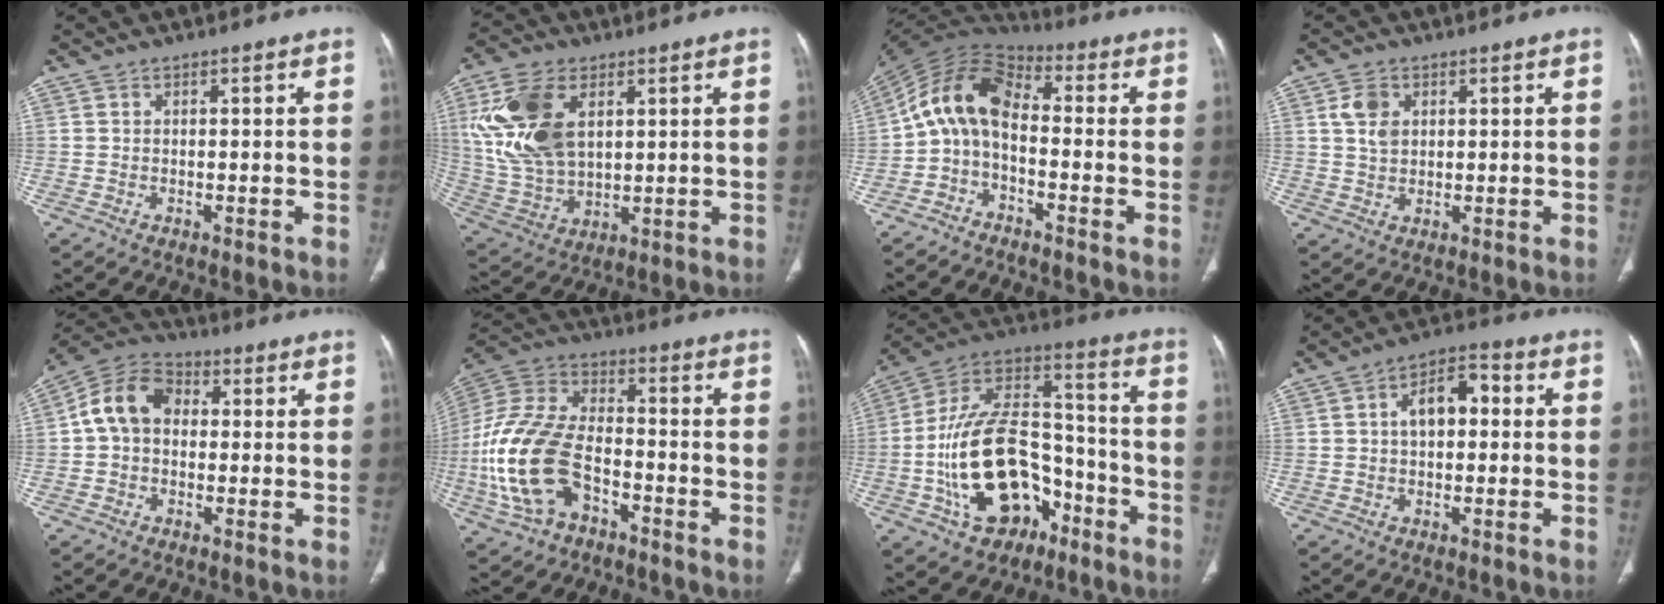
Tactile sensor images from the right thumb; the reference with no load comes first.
{"total": 16.9, "force": [4.9, 10.2, 12.6], "torque": [-0.250, -0.010, 0.106]}
{"total": 11.3, "force": [-2.0, 6.7, 8.8], "torque": [-0.153, 0.061, -0.054]}
{"total": 4.5, "force": [1.5, 3.3, 2.8], "torque": [-0.041, -0.004, 0.030]}
{"total": 10.0, "force": [0.8, 7.5, 6.5], "torque": [-0.108, 0.031, 0.000]}
{"total": 19.2, "force": [-6.2, 11.4, 14.1], "torque": [-0.299, 0.029, -0.118]}
{"total": 23.8, "force": [-8.2, 14.9, 16.6], "torque": [-0.269, 0.076, -0.125]}
{"total": 7.9, "force": [0.8, 4.7, 6.2], "torque": [-0.086, 0.029, 0.004]}